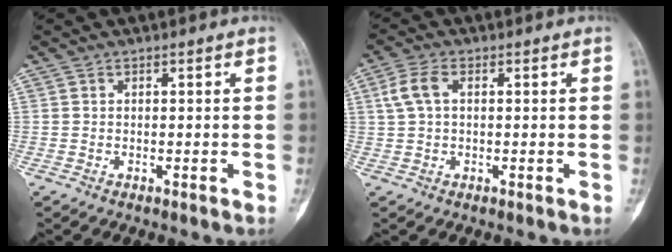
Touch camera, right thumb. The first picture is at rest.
{"total": 4.5, "force": [0.9, 2.6, 3.6], "torque": [-0.087, 0.012, 0.017]}